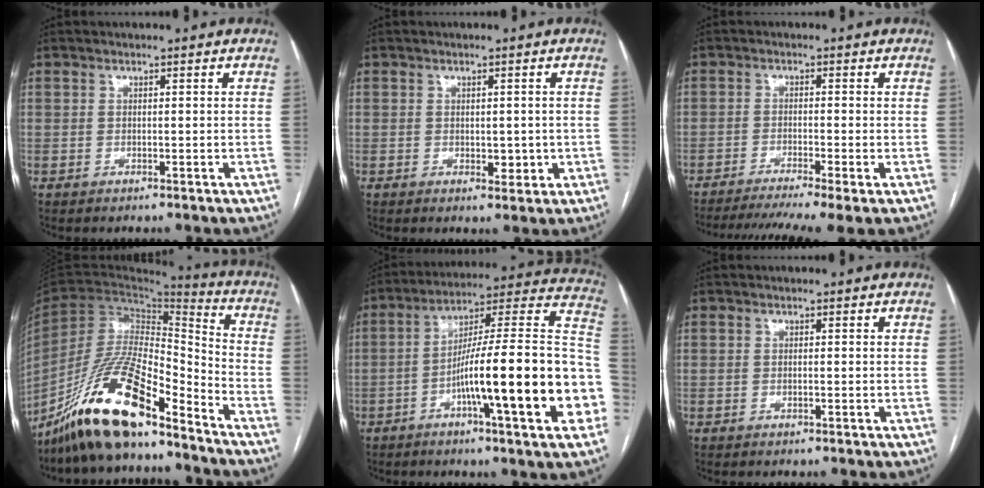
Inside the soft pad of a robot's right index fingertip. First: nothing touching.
{"total": 2.8, "force": [-0.3, 1.7, 2.2], "torque": [-0.026, 0.001, 0.004]}
{"total": 10.4, "force": [-7.9, -0.4, 6.7], "torque": [-0.099, -0.015, -0.122]}
{"total": 18.9, "force": [-14.1, 3.9, 12.0], "torque": [-0.234, -0.002, -0.257]}
{"total": 24.1, "force": [-6.6, 1.7, 23.1], "torque": [-0.261, 0.018, -0.101]}
{"total": 0.0}